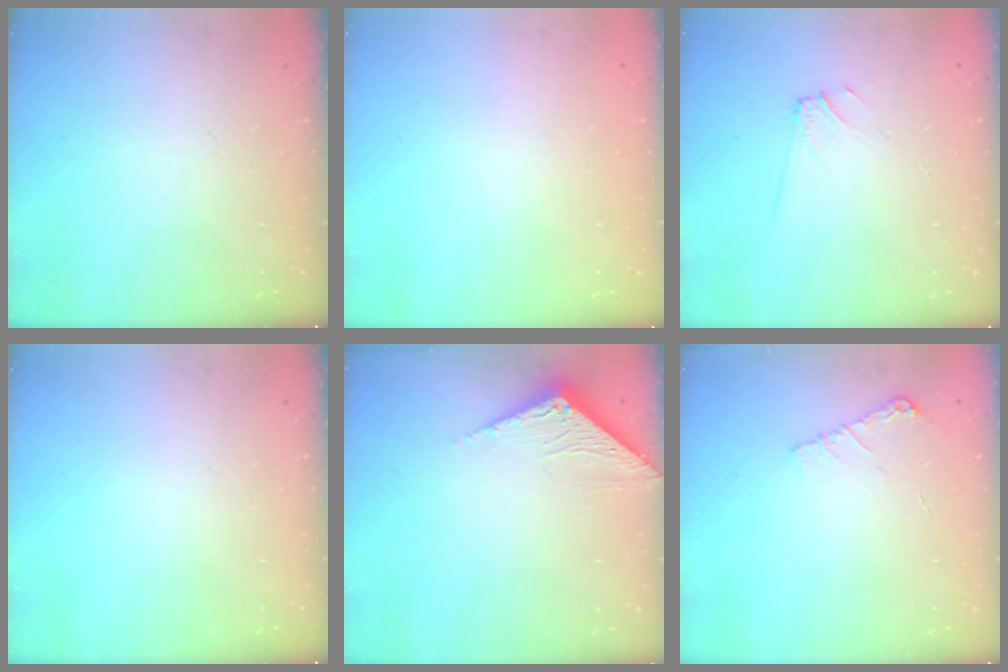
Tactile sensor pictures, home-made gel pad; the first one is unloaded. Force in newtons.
{"total": 0.0}
{"total": 5.0, "press": 5.0, "slide": 0.5}
{"total": 0.0}
{"total": 3.3, "press": 3.3, "slide": 0.2}
{"total": 6.0, "press": 6.0, "slide": 0.8}